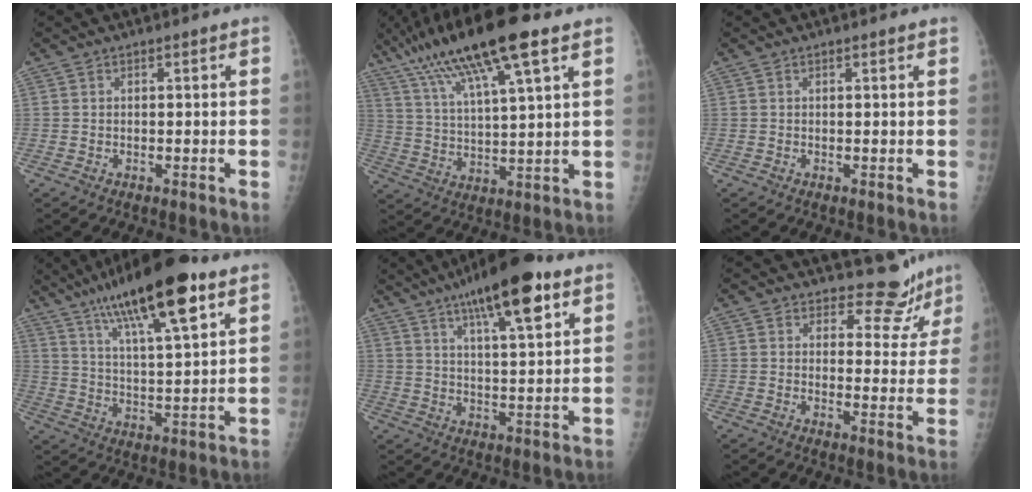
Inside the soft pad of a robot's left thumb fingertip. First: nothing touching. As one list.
[{"total": 17.9, "force": [10.5, 3.1, 14.2], "torque": [-0.263, -0.009, 0.193]}, {"total": 0.9, "force": [0.7, 0.2, 0.5], "torque": [-0.005, 0.001, 0.008]}, {"total": 20.0, "force": [11.5, 4.8, 15.6], "torque": [-0.249, -0.028, 0.197]}, {"total": 15.9, "force": [9.1, 4.1, 12.4], "torque": [-0.179, -0.025, 0.142]}, {"total": 8.0, "force": [7.4, 3.1, 0.1], "torque": [0.035, -0.066, 0.081]}]